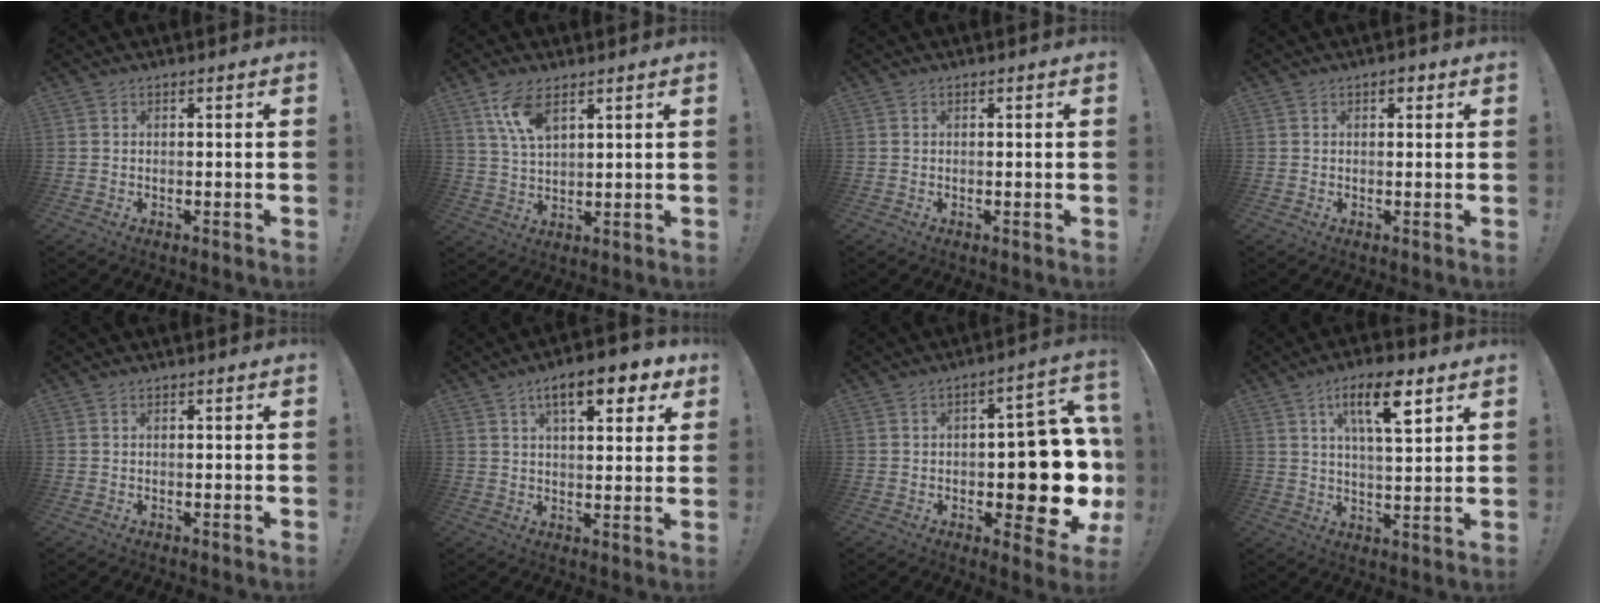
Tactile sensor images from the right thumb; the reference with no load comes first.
{"total": 8.8, "force": [5.1, 3.8, 6.0], "torque": [-0.119, -0.017, 0.094]}
{"total": 0.0}
{"total": 1.5, "force": [0.6, 1.0, 0.9], "torque": [-0.007, 0.000, 0.009]}
{"total": 0.0}
{"total": 11.3, "force": [5.6, 4.0, 8.9], "torque": [-0.127, -0.015, 0.088]}
{"total": 15.7, "force": [-2.7, 7.4, 13.5], "torque": [-0.154, 0.015, -0.035]}
{"total": 13.2, "force": [5.9, 4.1, 11.0], "torque": [-0.180, -0.013, 0.096]}